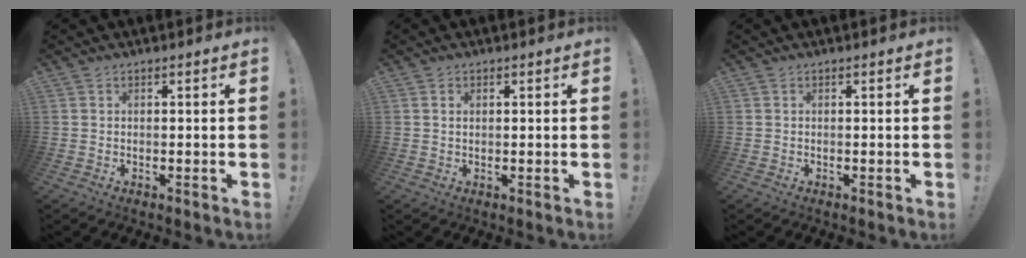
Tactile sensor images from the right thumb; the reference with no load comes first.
{"total": 0.9, "force": [0.3, 0.6, 0.6], "torque": [-0.011, 0.002, 0.005]}
{"total": 0.0}